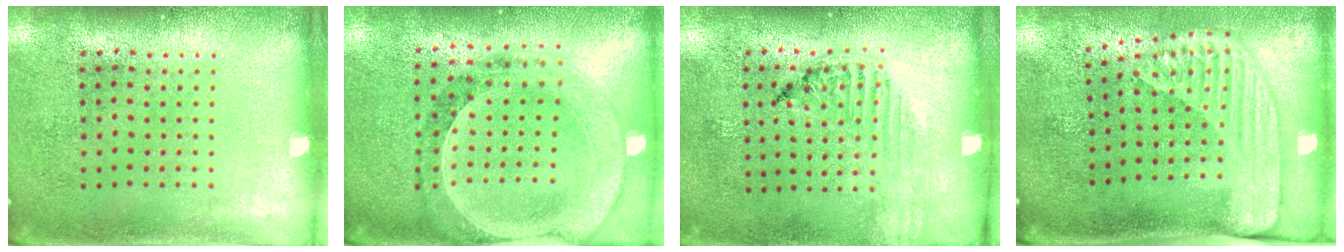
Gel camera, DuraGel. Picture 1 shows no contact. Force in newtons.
{"total": 1.5, "press": 1.5, "slide": 0.4}
{"total": 1.2, "press": 1.2, "slide": 0.2}
{"total": 2.3, "press": 1.8, "slide": 1.5}